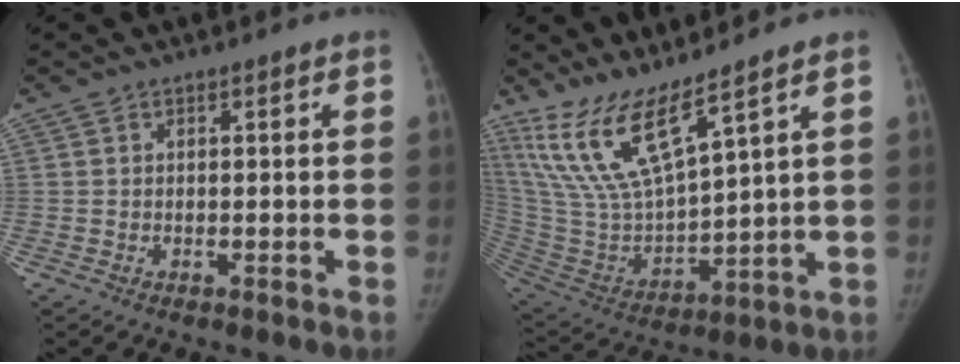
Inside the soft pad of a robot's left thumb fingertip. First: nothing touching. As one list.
[{"total": 14.7, "force": [10.7, 2.6, 9.6], "torque": [-0.184, -0.062, 0.232]}]